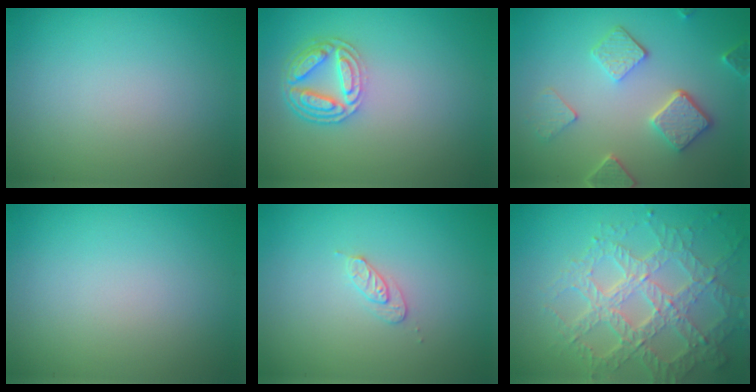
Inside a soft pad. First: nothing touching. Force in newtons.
{"total": 4.3, "press": 3.4, "slide": 2.7}
{"total": 4.7, "press": 3.7, "slide": 3.0}
{"total": 0.0}
{"total": 1.4, "press": 1.4, "slide": 0.2}
{"total": 7.0, "press": 5.0, "slide": 4.9}